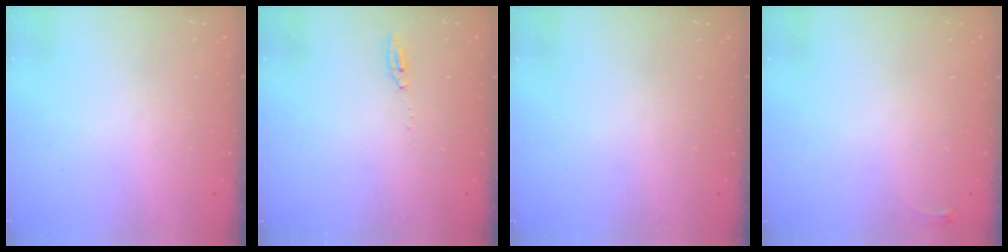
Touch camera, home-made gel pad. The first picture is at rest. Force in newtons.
{"total": 4.1, "press": 4.1, "slide": 0.4}
{"total": 0.0}
{"total": 2.6, "press": 2.6, "slide": 0.6}